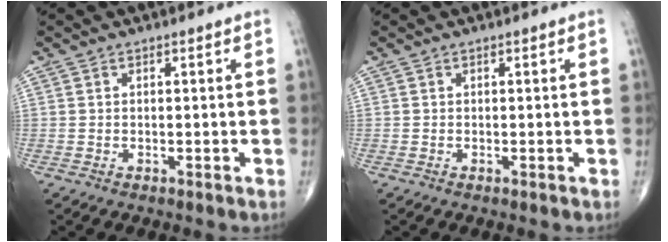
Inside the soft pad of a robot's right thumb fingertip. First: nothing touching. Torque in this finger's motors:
{"motor_torque": [0.21, 0.03, -0.18, -0.10, -0.01]}